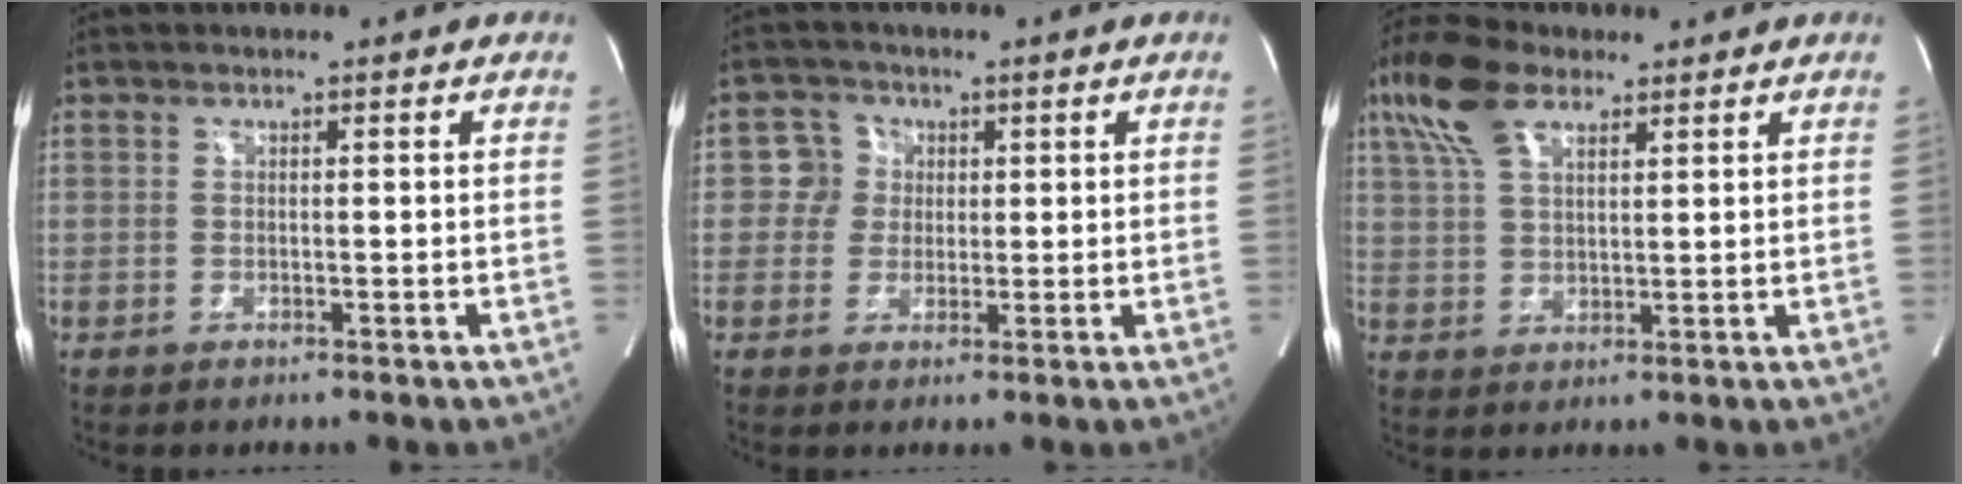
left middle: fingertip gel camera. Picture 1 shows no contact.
{"total": 3.8, "force": [0.7, 3.7, 0.3], "torque": [-0.001, 0.014, 0.012]}
{"total": 9.2, "force": [5.7, 4.0, 6.0], "torque": [-0.141, 0.029, 0.113]}